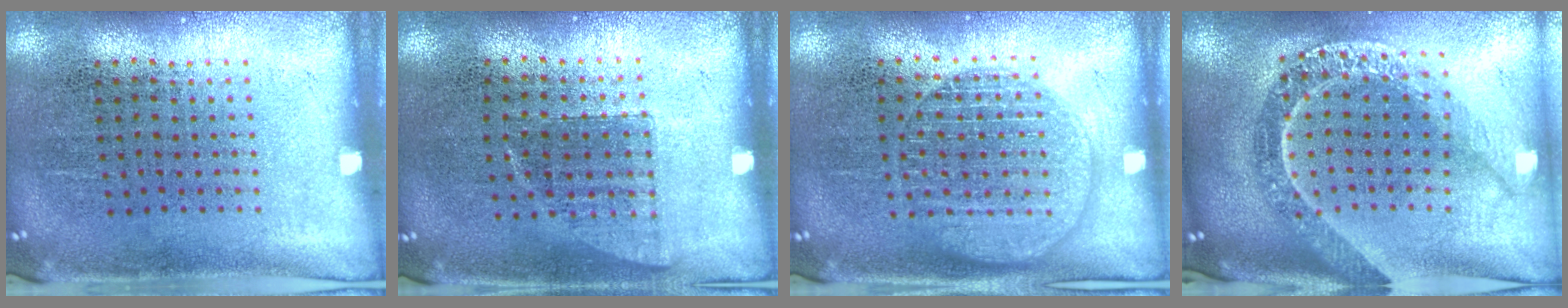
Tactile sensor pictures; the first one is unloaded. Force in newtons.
{"total": 0.7, "press": 0.7, "slide": 0.2}
{"total": 1.6, "press": 1.6, "slide": 0.1}
{"total": 2.6, "press": 2.1, "slide": 1.6}